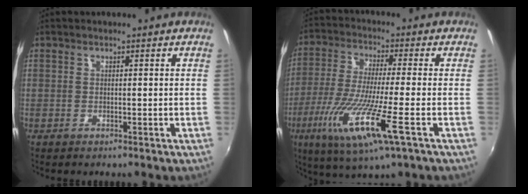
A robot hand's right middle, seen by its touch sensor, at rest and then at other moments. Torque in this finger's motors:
{"motor_torque": [1.71, -0.43, 1.05, 0.21]}